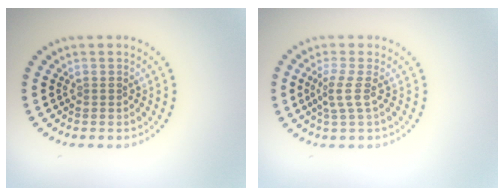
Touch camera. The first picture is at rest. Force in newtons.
{"total": 2.2, "press": 1.7, "slide": 1.4}